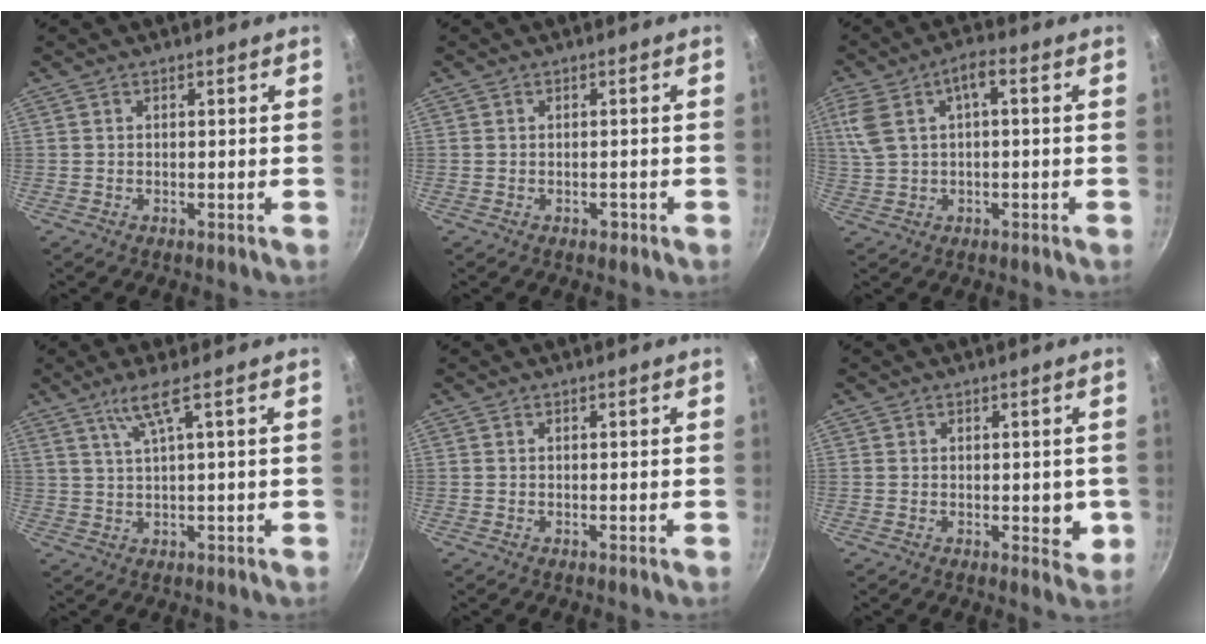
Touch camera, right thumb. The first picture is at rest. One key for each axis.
{"total": 1.1, "fx": -0.6, "fy": 0.8, "fz": 0.5, "tx": -0.004, "ty": 0.006, "tz": -0.005}
{"total": 8.5, "fx": 1.4, "fy": 4.0, "fz": 7.3, "tx": -0.150, "ty": 0.020, "tz": 0.027}
{"total": 4.7, "fx": 2.2, "fy": -0.4, "fz": 4.2, "tx": -0.089, "ty": -0.005, "tz": 0.052}
{"total": 0.0}
{"total": 4.0, "fx": -0.2, "fy": 2.4, "fz": 3.2, "tx": -0.023, "ty": -0.004, "tz": -0.003}